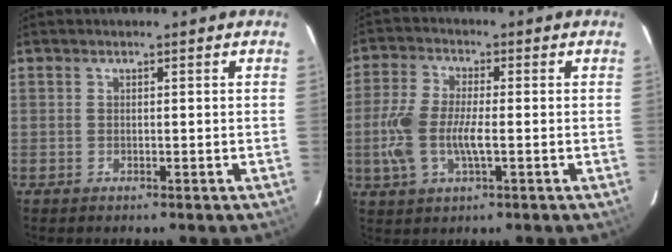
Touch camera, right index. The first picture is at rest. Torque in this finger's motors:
{"motor_torque": [1.01, -0.40, 0.54, 0.19]}